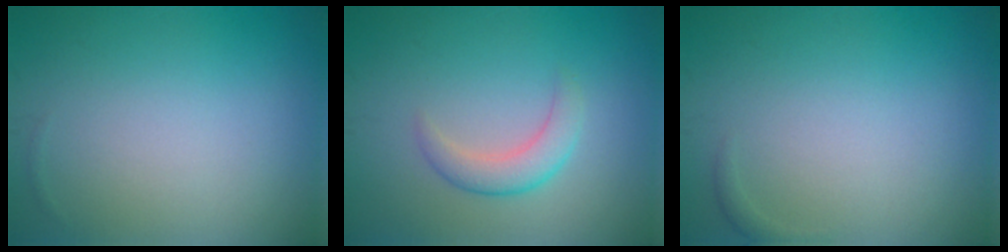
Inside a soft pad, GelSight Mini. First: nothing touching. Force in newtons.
{"total": 2.6, "press": 2.5, "slide": 0.3}
{"total": 0.5, "press": 0.5, "slide": 0.1}